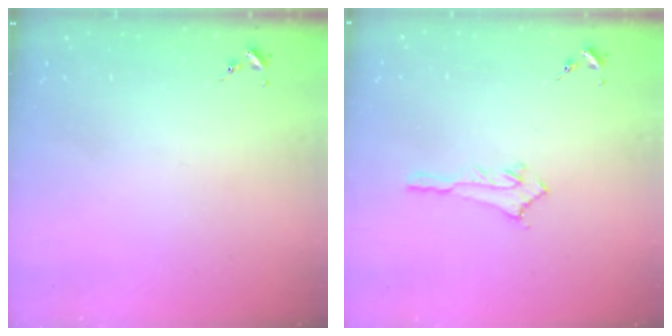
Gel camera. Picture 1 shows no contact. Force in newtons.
{"total": 2.8, "press": 2.8, "slide": 0.3}